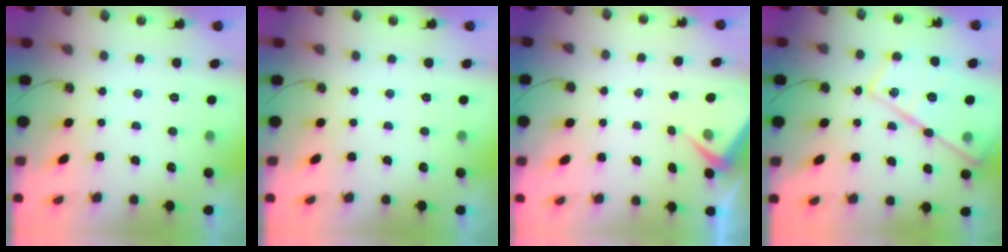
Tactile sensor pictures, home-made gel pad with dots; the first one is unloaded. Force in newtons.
{"total": 0.0}
{"total": 3.9, "press": 3.8, "slide": 0.5}
{"total": 20.1, "press": 20.1, "slide": 1.7}